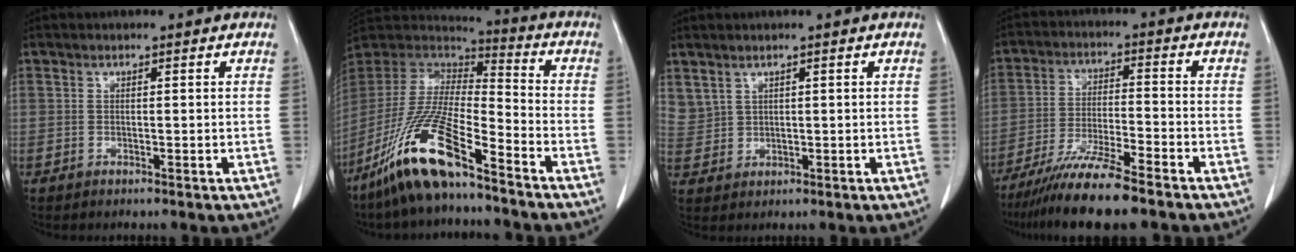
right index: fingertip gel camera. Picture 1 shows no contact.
{"total": 17.0, "force": [-11.2, 2.5, 12.5], "torque": [-0.269, -0.028, -0.215]}
{"total": 4.4, "force": [3.0, 2.9, 1.5], "torque": [-0.038, 0.007, 0.075]}
{"total": 11.9, "force": [-9.3, 0.3, 7.4], "torque": [-0.123, -0.032, -0.158]}